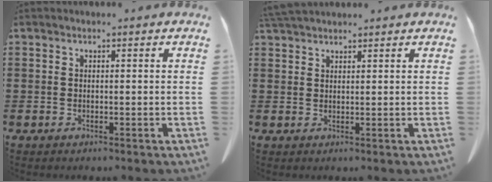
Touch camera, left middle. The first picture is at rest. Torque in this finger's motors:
{"motor_torque": [0.40, 0.19, 0.11, 0.04]}